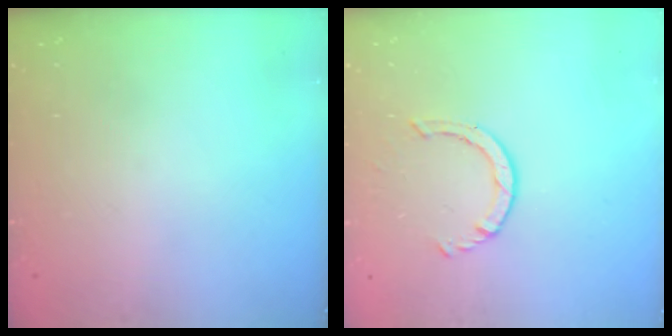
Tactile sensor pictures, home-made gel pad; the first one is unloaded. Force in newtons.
{"total": 2.2, "press": 2.2, "slide": 0.4}